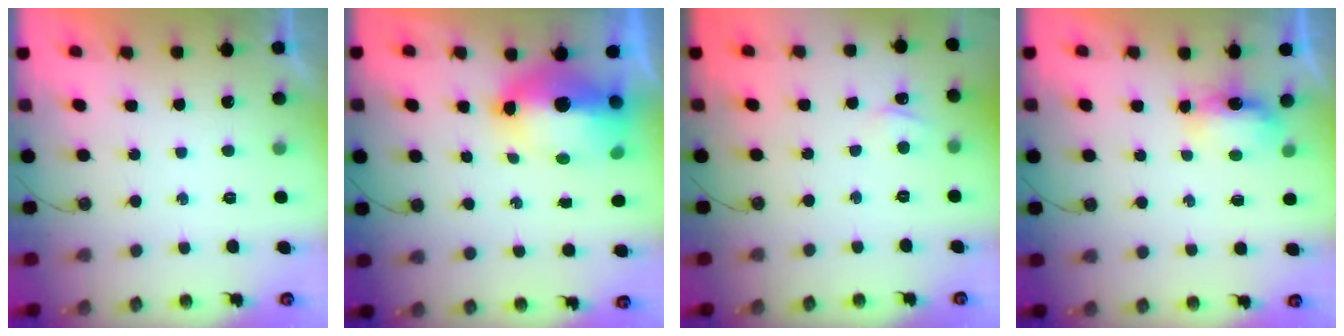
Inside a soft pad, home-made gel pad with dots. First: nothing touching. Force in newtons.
{"total": 15.9, "press": 13.6, "slide": 8.3}
{"total": 2.3, "press": 2.2, "slide": 0.3}
{"total": 5.0, "press": 5.0, "slide": 0.6}